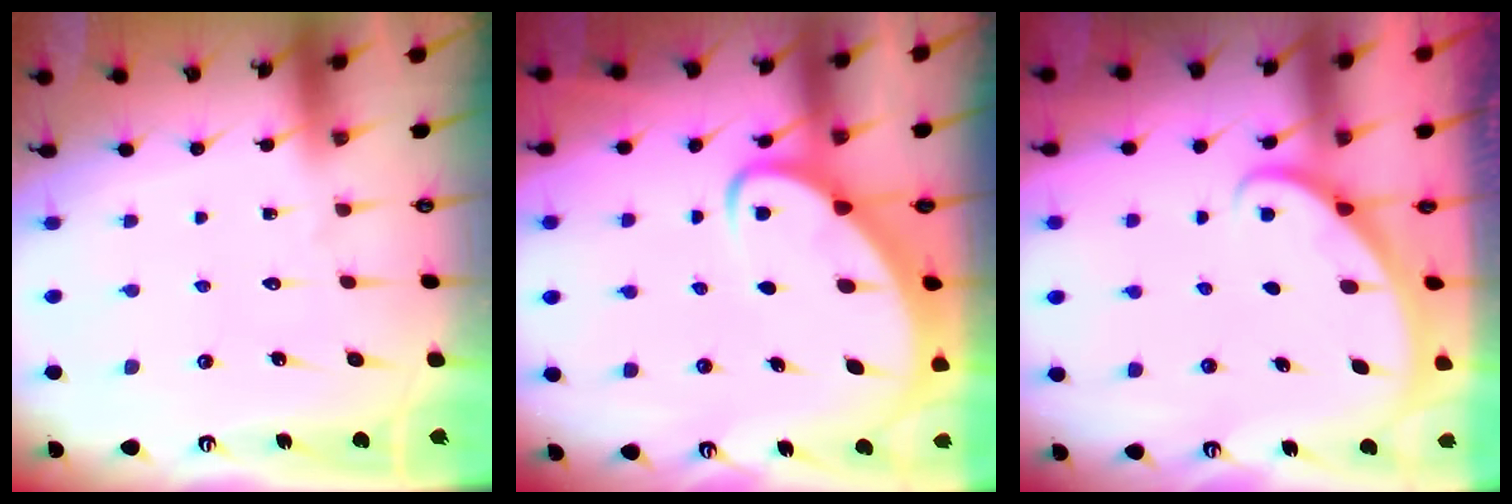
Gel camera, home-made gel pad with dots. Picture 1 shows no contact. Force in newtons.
{"total": 4.5, "press": 4.4, "slide": 0.6}
{"total": 1.9, "press": 1.9, "slide": 0.1}